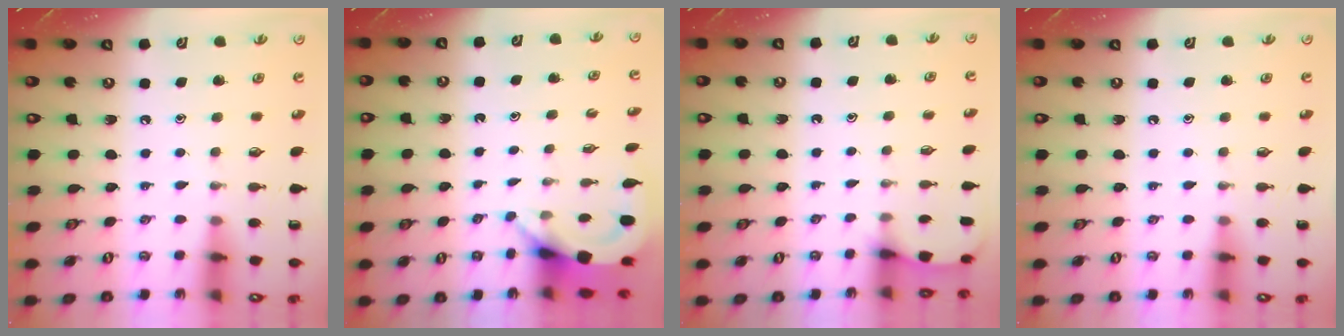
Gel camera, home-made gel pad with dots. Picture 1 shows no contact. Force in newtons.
{"total": 3.9, "press": 3.8, "slide": 0.3}
{"total": 2.8, "press": 2.8, "slide": 0.1}
{"total": 0.0}